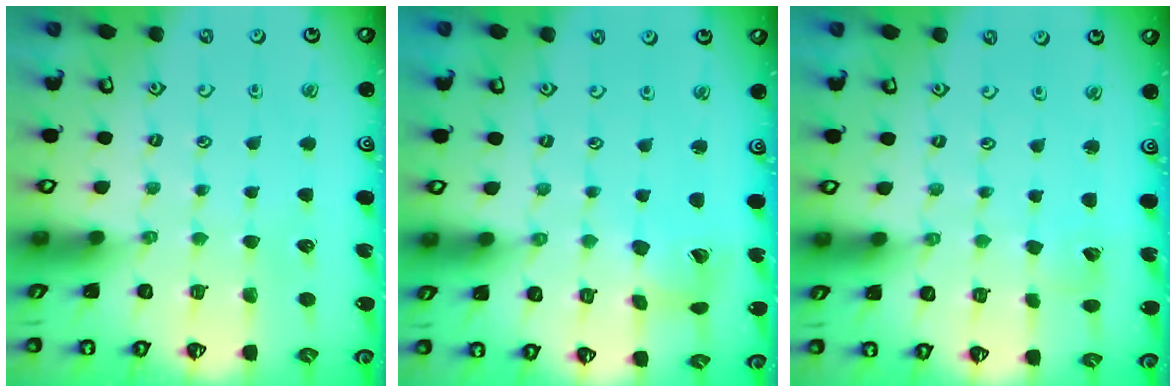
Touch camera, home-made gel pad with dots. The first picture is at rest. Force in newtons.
{"total": 5.8, "press": 5.7, "slide": 0.7}
{"total": 2.1, "press": 2.1, "slide": 0.2}